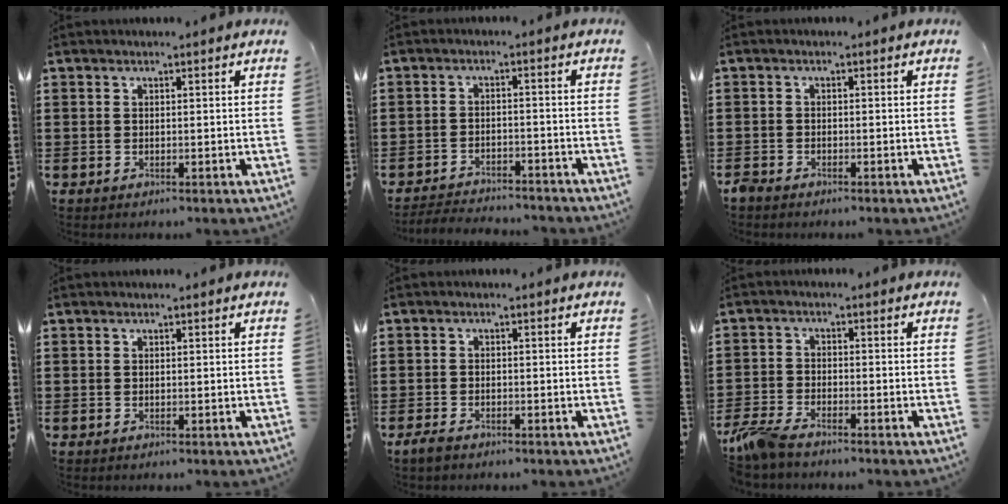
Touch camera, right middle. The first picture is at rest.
{"total": 3.3, "force": [-3.3, 0.4, 0.2], "torque": [-0.007, 0.003, -0.071]}
{"total": 1.1, "force": [-1.1, 0.4, 0.2], "torque": [-0.014, -0.002, -0.025]}
{"total": 0.0}
{"total": 1.8, "force": [-1.4, 0.8, 0.9], "torque": [-0.026, 0.000, -0.030]}
{"total": 4.5, "force": [-3.9, 1.0, 2.0], "torque": [-0.067, -0.007, -0.084]}